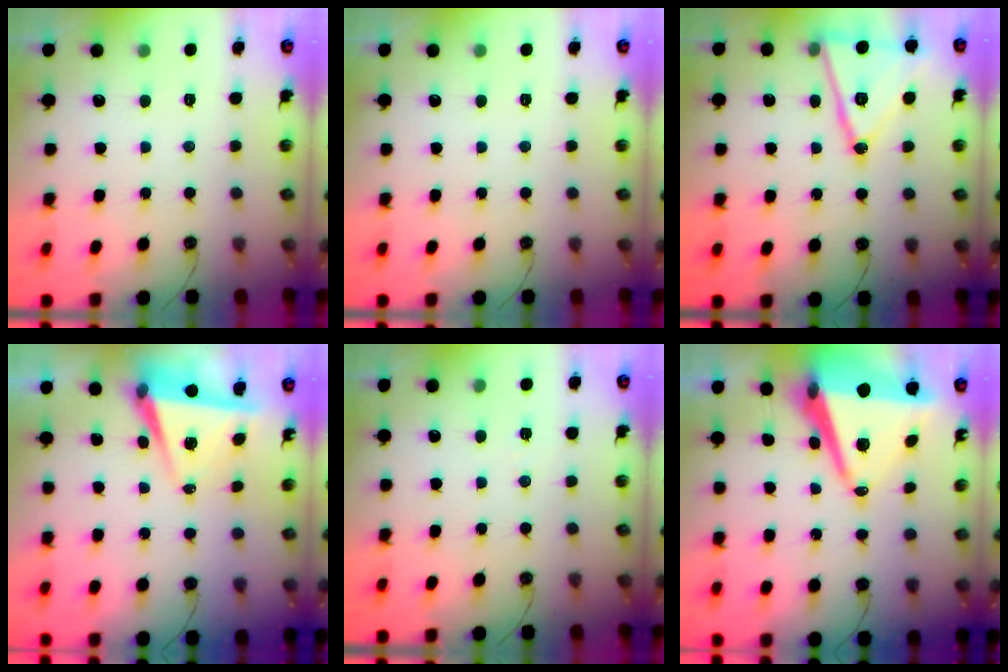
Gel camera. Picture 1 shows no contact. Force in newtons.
{"total": 0.0}
{"total": 16.5, "press": 16.2, "slide": 3.3}
{"total": 6.1, "press": 4.4, "slide": 4.3}
{"total": 3.8, "press": 3.2, "slide": 2.1}
{"total": 12.7, "press": 12.0, "slide": 4.2}